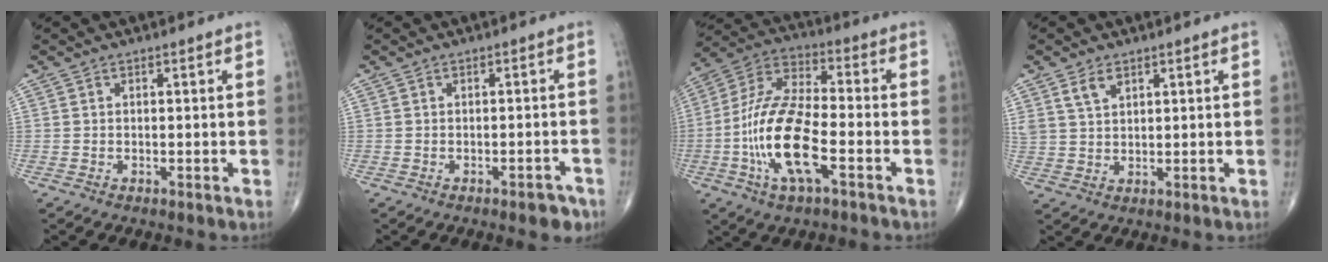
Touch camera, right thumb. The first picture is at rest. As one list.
[{"total": 2.9, "force": [-1.9, 1.2, 1.9], "torque": [-0.013, 0.009, -0.022]}, {"total": 16.4, "force": [-4.8, 6.0, 14.4], "torque": [-0.298, 0.026, -0.092]}, {"total": 4.0, "force": [2.5, 2.2, 2.2], "torque": [-0.037, -0.010, 0.054]}]